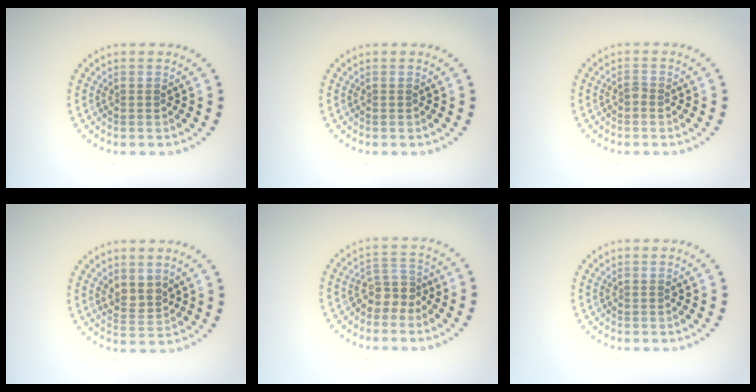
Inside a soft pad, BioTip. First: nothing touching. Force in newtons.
{"total": 0.0}
{"total": 0.6, "press": 0.5, "slide": 0.3}
{"total": 2.1, "press": 1.8, "slide": 1.1}
{"total": 2.5, "press": 2.0, "slide": 1.5}
{"total": 0.0}